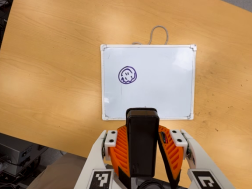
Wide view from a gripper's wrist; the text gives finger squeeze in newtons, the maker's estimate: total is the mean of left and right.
{"total": 5.7, "left": 4.8, "right": 6.6}